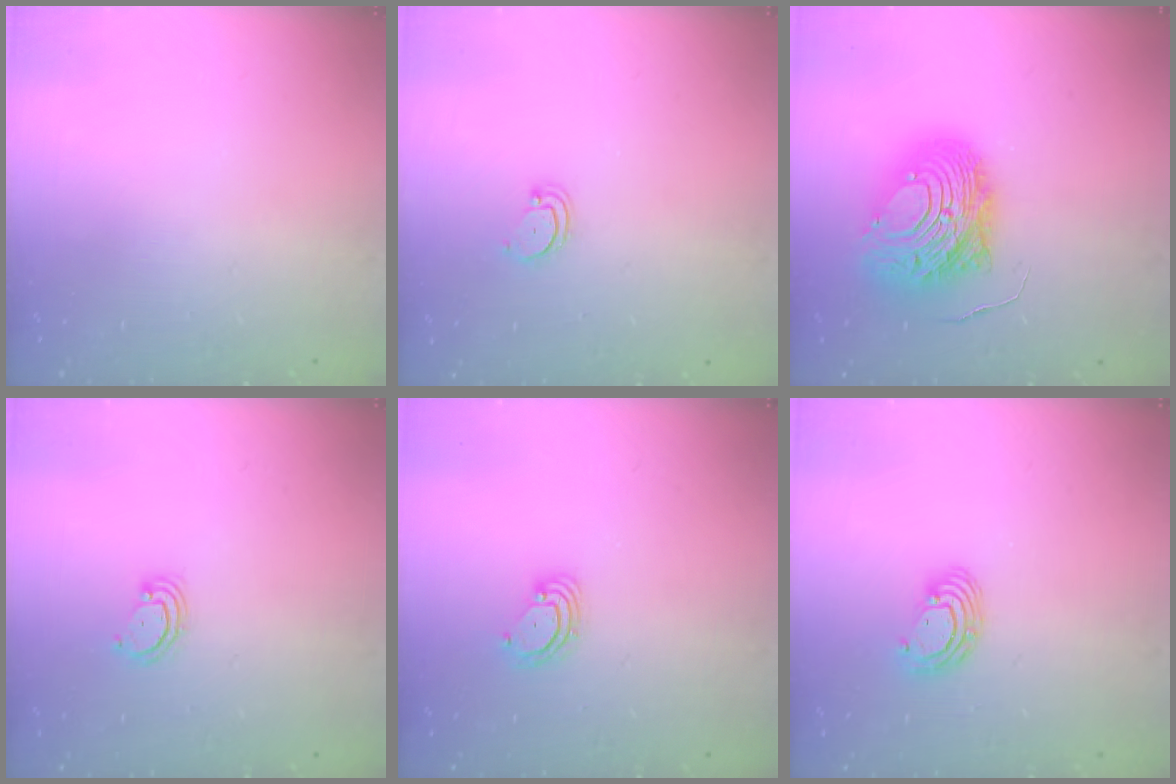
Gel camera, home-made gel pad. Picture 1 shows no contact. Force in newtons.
{"total": 2.7, "press": 2.7, "slide": 0.3}
{"total": 14.1, "press": 14.0, "slide": 1.3}
{"total": 3.3, "press": 3.2, "slide": 0.4}
{"total": 3.3, "press": 3.3, "slide": 0.3}
{"total": 6.2, "press": 6.2, "slide": 0.5}